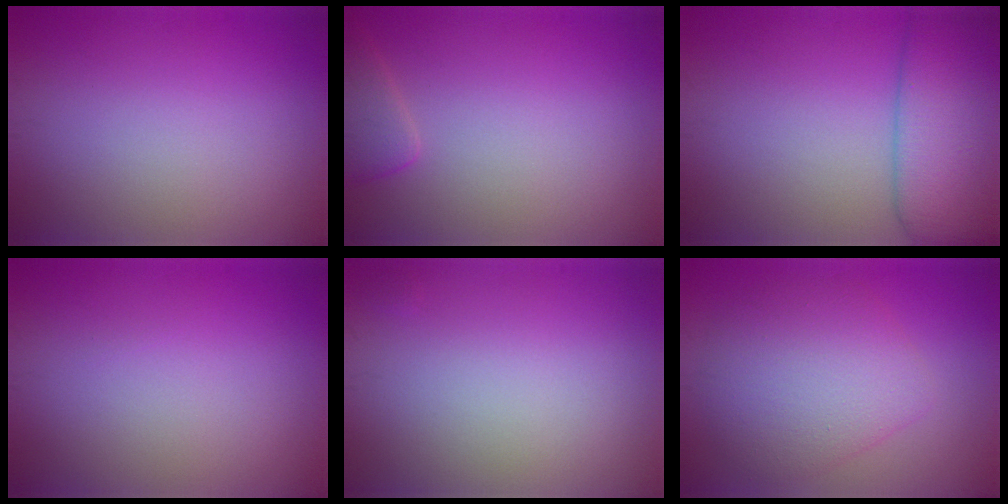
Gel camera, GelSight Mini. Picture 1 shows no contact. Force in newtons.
{"total": 2.0, "press": 2.0, "slide": 0.2}
{"total": 7.1, "press": 7.1, "slide": 0.6}
{"total": 0.0}
{"total": 0.0}
{"total": 6.0, "press": 6.0, "slide": 0.2}